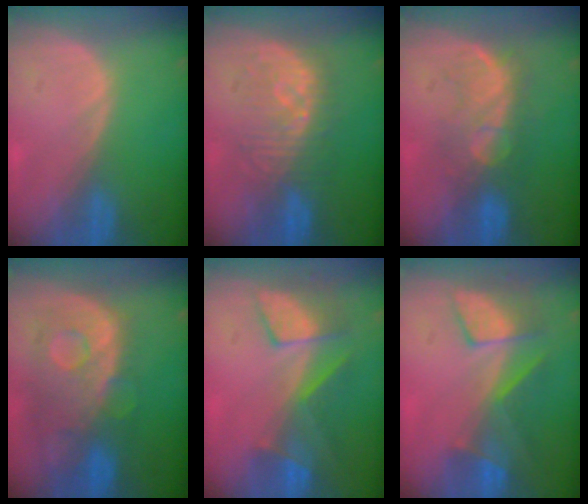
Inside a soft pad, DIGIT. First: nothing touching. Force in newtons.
{"total": 8.2, "press": 8.2, "slide": 0.5}
{"total": 7.6, "press": 7.3, "slide": 2.1}
{"total": 11.2, "press": 9.7, "slide": 5.5}
{"total": 8.1, "press": 7.2, "slide": 3.9}
{"total": 8.1, "press": 7.2, "slide": 3.9}